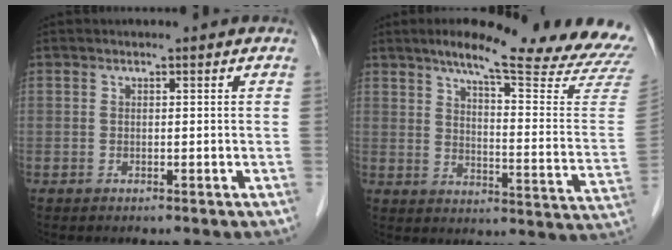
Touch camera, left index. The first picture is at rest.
{"total": 23.5, "force": [20.1, 1.0, 12.2], "torque": [-0.162, -0.071, 0.242]}